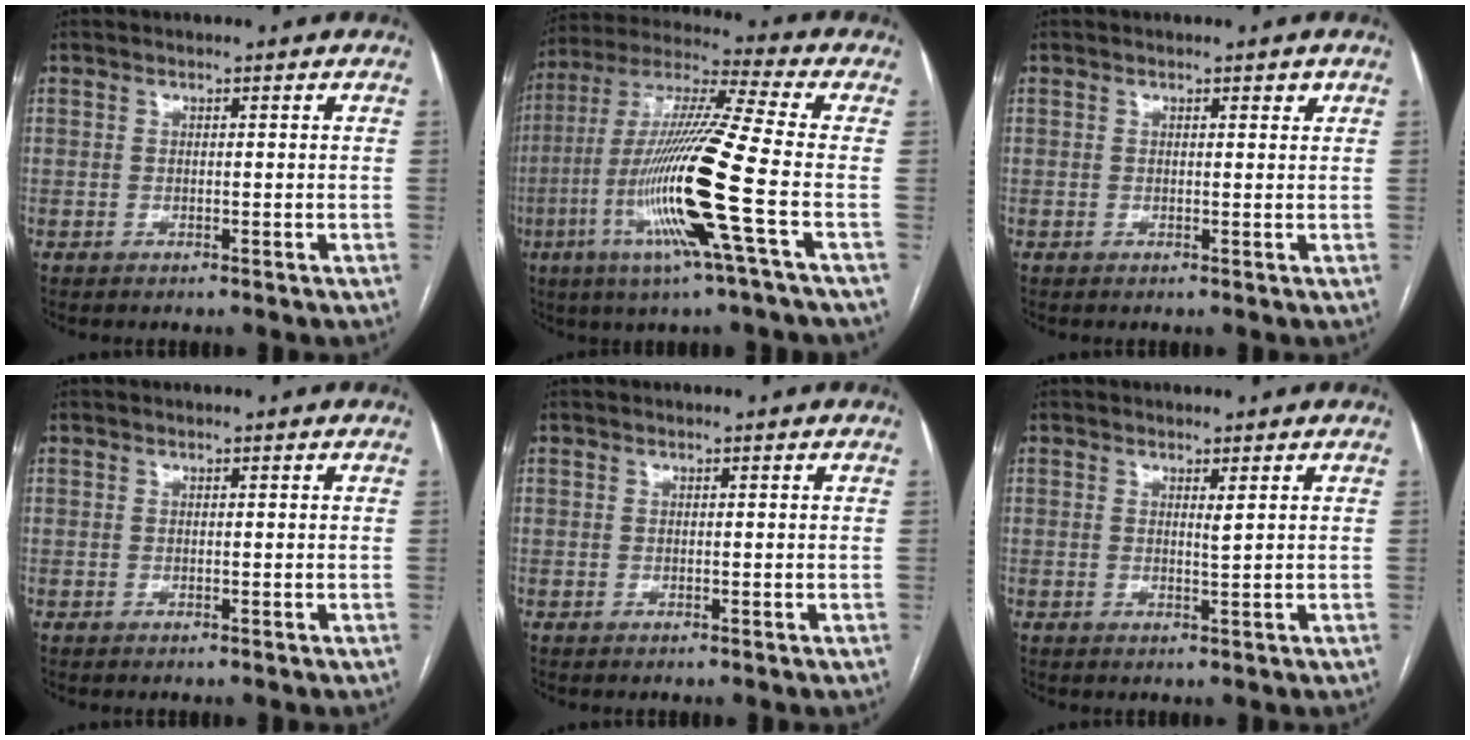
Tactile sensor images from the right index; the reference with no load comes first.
{"total": 17.9, "force": [-5.1, -1.1, 17.1], "torque": [-0.343, -0.016, -0.108]}
{"total": 0.9, "force": [0.6, 0.4, 0.6], "torque": [-0.008, 0.000, 0.005]}
{"total": 0.0}
{"total": 0.0}
{"total": 1.1, "force": [0.5, -0.2, 1.0], "torque": [-0.021, -0.006, 0.010]}